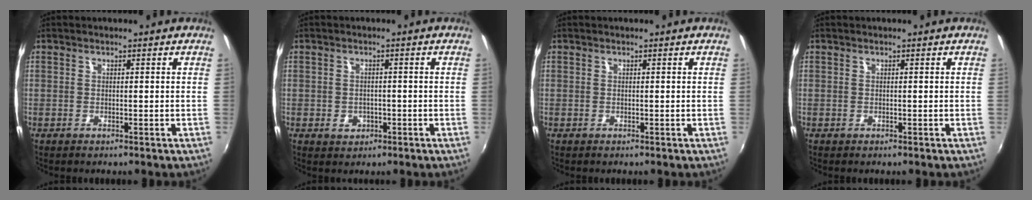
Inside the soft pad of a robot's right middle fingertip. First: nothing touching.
{"total": 2.8, "force": [-1.0, 2.4, 1.1], "torque": [-0.020, -0.001, -0.012]}
{"total": 0.0}
{"total": 0.0}